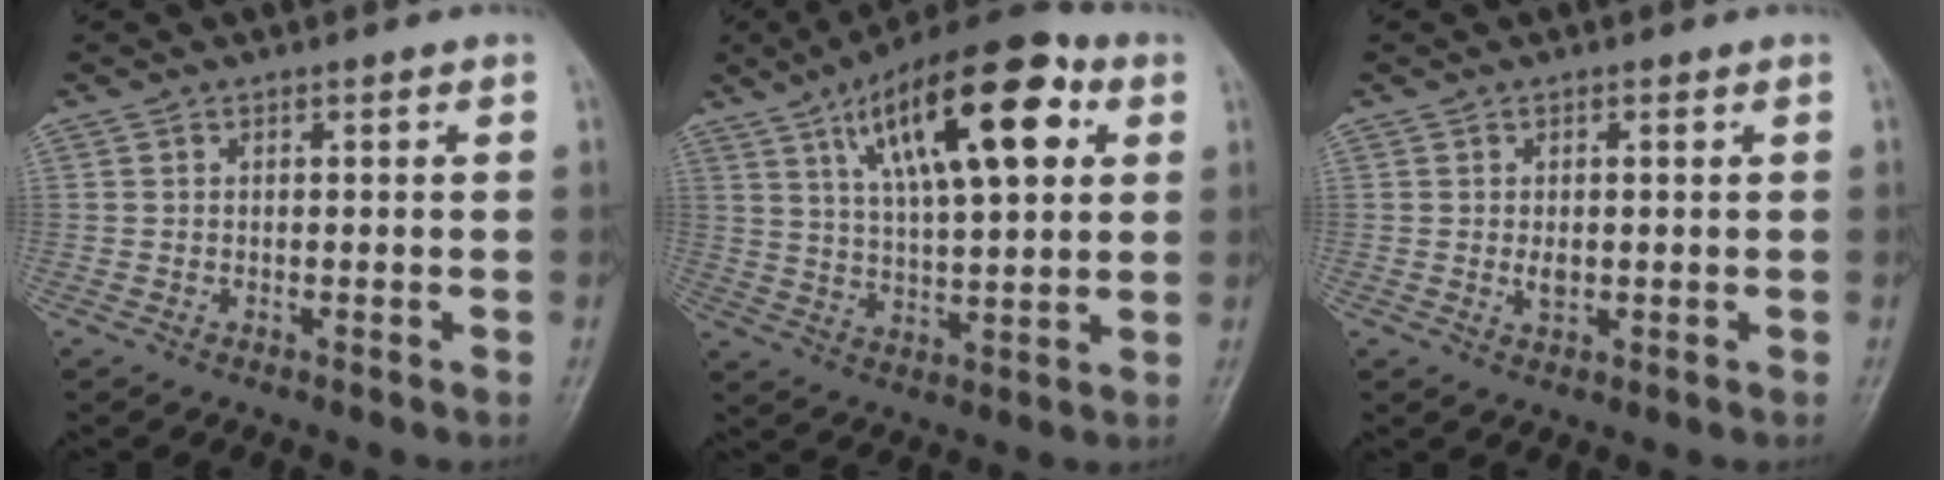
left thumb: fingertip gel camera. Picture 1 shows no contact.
{"total": 20.8, "force": [8.0, 7.9, 17.5], "torque": [-0.254, -0.006, 0.126]}
{"total": 2.1, "force": [0.1, 1.3, 1.6], "torque": [-0.024, -0.004, 0.004]}